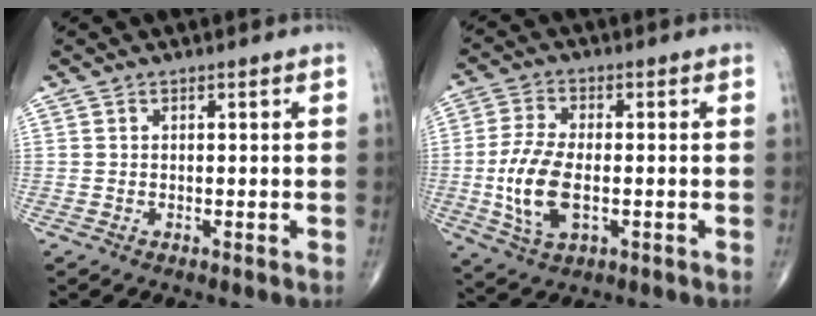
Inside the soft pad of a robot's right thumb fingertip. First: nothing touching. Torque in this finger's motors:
{"motor_torque": [-0.22, 0.52, 0.95, -0.01, 0.33]}